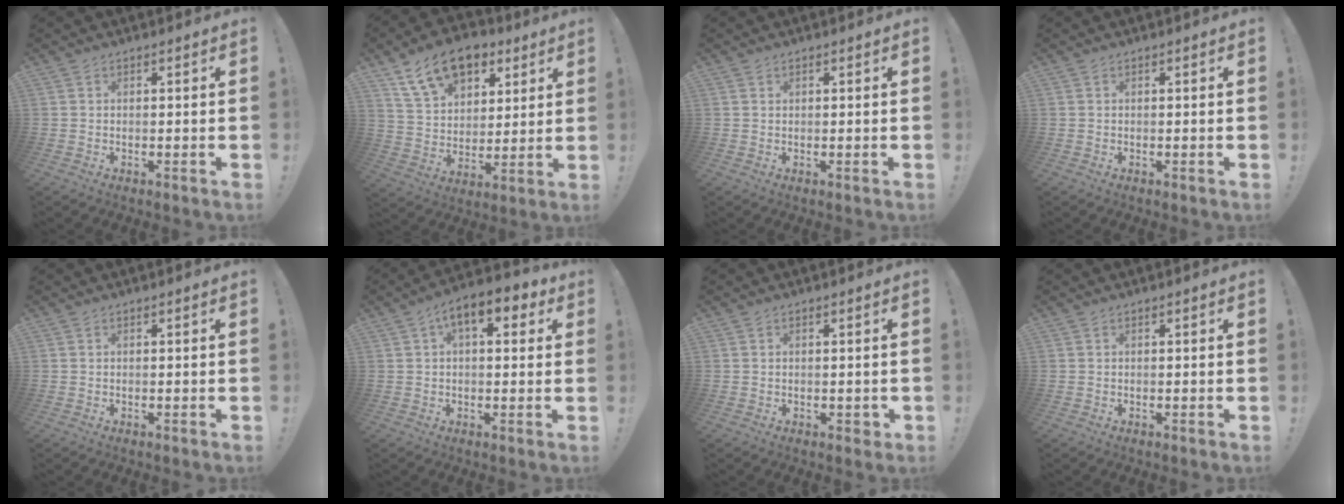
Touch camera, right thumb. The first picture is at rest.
{"total": 17.3, "force": [10.2, 10.8, 8.8], "torque": [-0.138, -0.055, 0.190]}
{"total": 0.6, "force": [0.5, 0.3, 0.2], "torque": [0.003, -0.002, 0.007]}
{"total": 0.0}
{"total": 0.0}
{"total": 9.2, "force": [3.5, 4.3, 7.4], "torque": [-0.101, -0.010, 0.057]}
{"total": 1.9, "force": [0.2, 1.5, 1.1], "torque": [-0.006, 0.001, 0.002]}
{"total": 0.0}